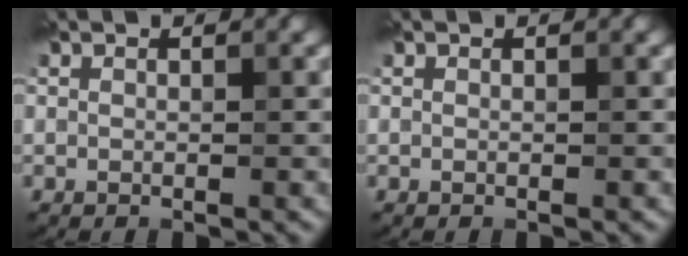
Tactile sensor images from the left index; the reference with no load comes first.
{"total": 0.0}